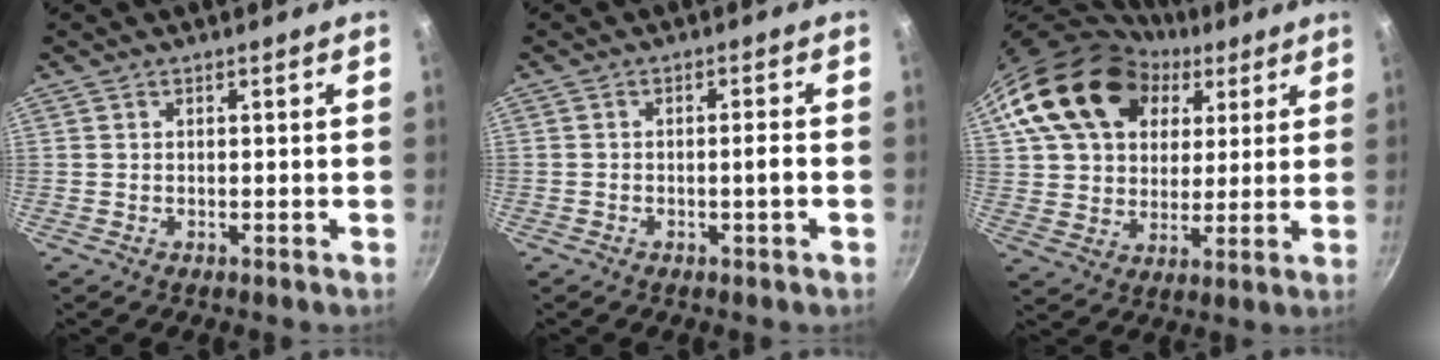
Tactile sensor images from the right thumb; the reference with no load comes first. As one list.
[{"total": 2.3, "force": [-0.8, 0.3, 2.1], "torque": [-0.033, 0.013, -0.011]}, {"total": 20.5, "force": [8.3, 15.3, 10.9], "torque": [-0.169, 0.008, 0.143]}]